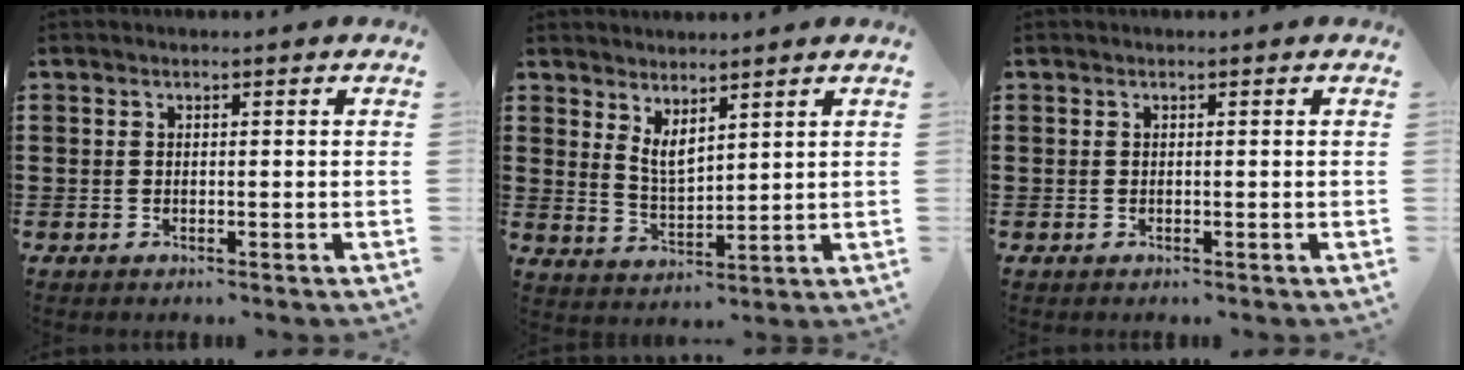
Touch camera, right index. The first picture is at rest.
{"total": 3.6, "force": [2.8, 1.2, 1.9], "torque": [-0.046, -0.004, 0.051]}
{"total": 0.0}